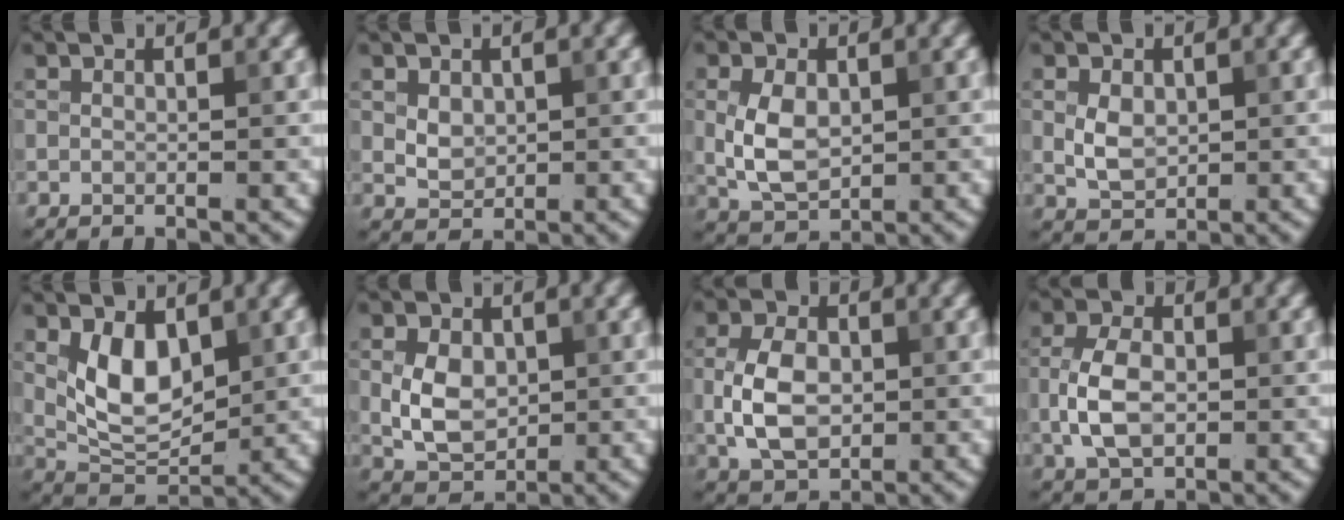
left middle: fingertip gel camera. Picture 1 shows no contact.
{"total": 2.0, "force": [0.4, 1.5, 1.2], "torque": [-0.022, -0.003, 0.012]}
{"total": 4.4, "force": [0.1, 2.9, 3.3], "torque": [-0.070, 0.000, 0.005]}
{"total": 2.8, "force": [0.2, 2.0, 1.9], "torque": [-0.038, -0.001, 0.006]}
{"total": 5.2, "force": [1.3, 3.0, 4.0], "torque": [-0.074, -0.006, 0.029]}
{"total": 4.4, "force": [0.0, 3.2, 3.0], "torque": [-0.058, -0.001, 0.001]}
{"total": 5.5, "force": [-0.3, 3.8, 4.0], "torque": [-0.084, 0.001, -0.008]}
{"total": 4.7, "force": [-0.4, 3.1, 3.6], "torque": [-0.074, 0.001, -0.012]}